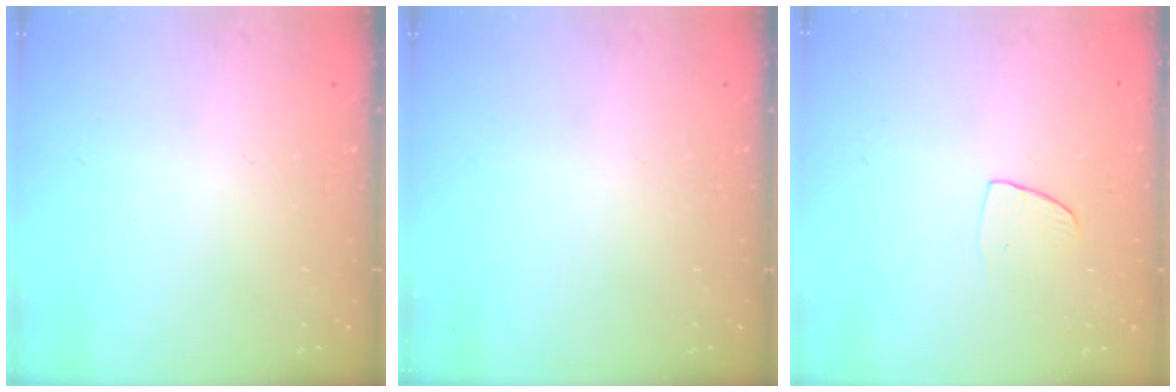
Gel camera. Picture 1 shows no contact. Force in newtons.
{"total": 0.0}
{"total": 5.8, "press": 5.7, "slide": 0.4}